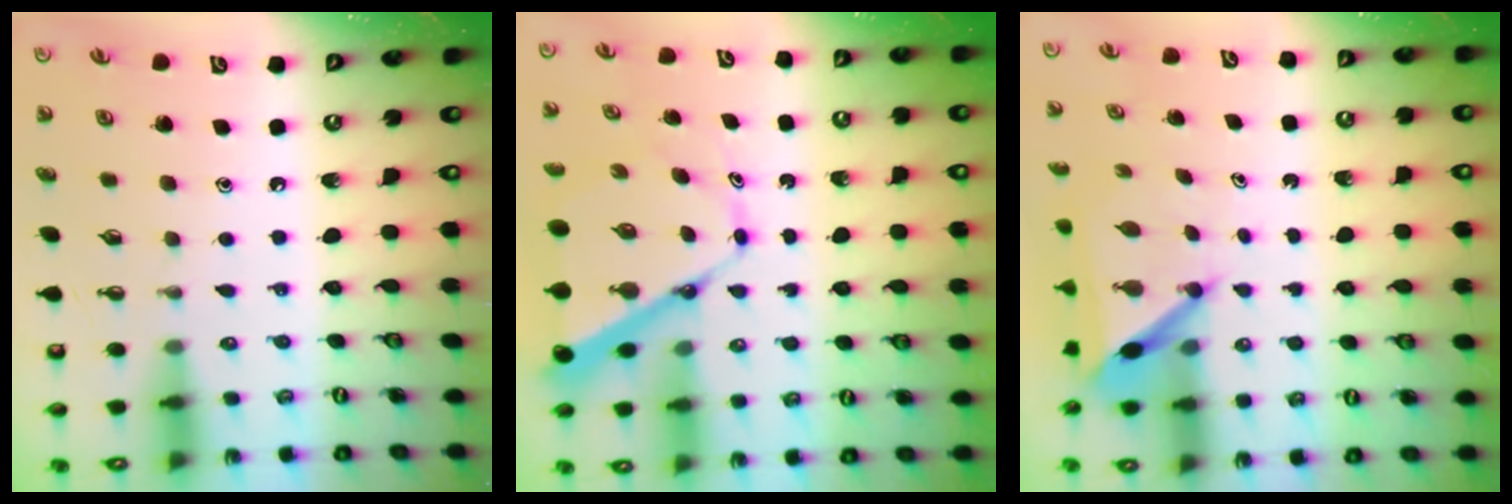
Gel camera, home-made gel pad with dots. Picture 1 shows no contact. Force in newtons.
{"total": 10.1, "press": 10.0, "slide": 0.9}
{"total": 6.0, "press": 6.0, "slide": 0.4}